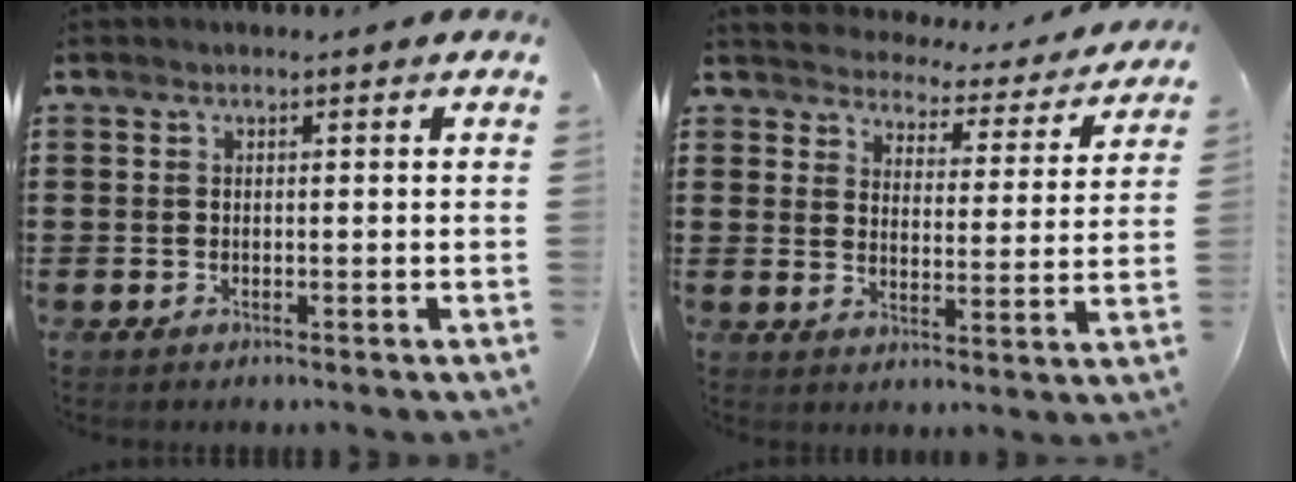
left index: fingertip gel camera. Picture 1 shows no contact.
{"total": 3.2, "force": [3.2, 0.4, -0.2], "torque": [-0.022, -0.030, 0.049]}